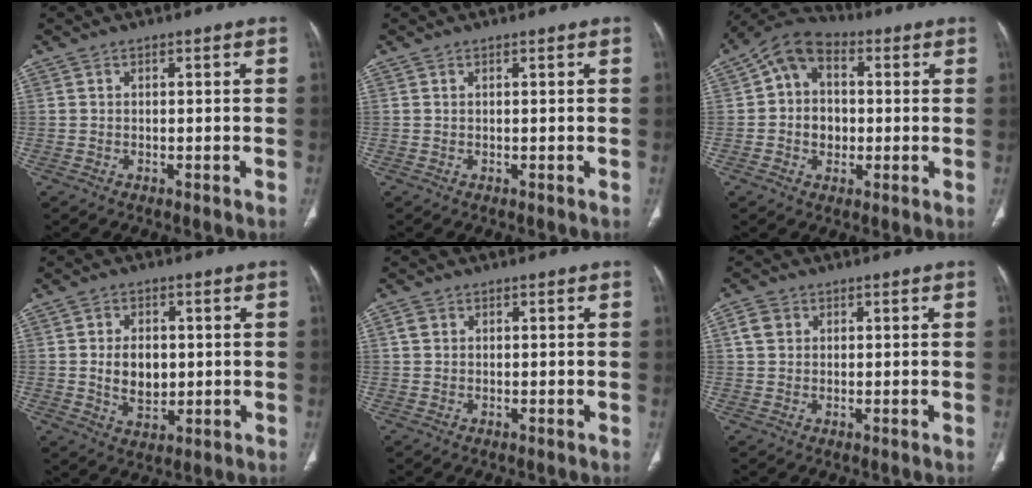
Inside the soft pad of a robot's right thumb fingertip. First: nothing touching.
{"total": 0.0}
{"total": 10.3, "force": [0.8, 8.2, 6.3], "torque": [-0.082, 0.019, 0.001]}
{"total": 7.6, "force": [0.2, 5.3, 5.4], "torque": [-0.068, -0.007, 0.011]}
{"total": 1.6, "force": [0.5, 1.3, 0.8], "torque": [-0.009, 0.002, 0.010]}
{"total": 3.1, "force": [1.0, 2.6, 1.5], "torque": [-0.017, 0.002, 0.020]}